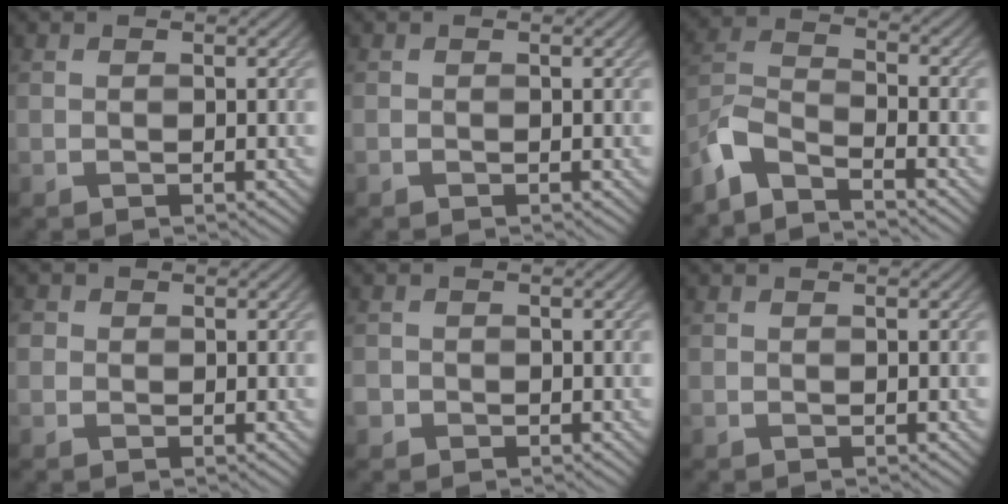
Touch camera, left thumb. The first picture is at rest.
{"total": 0.0}
{"total": 6.6, "force": [-5.5, 1.6, 3.3], "torque": [-0.086, -0.005, -0.125]}
{"total": 1.6, "force": [0.2, 1.6, 0.3], "torque": [-0.004, 0.005, -0.012]}
{"total": 1.3, "force": [-0.7, 1.1, 0.1], "torque": [-0.001, -0.002, -0.017]}
{"total": 0.0}